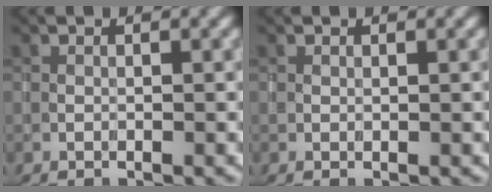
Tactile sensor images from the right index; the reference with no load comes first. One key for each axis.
{"total": 0.0}